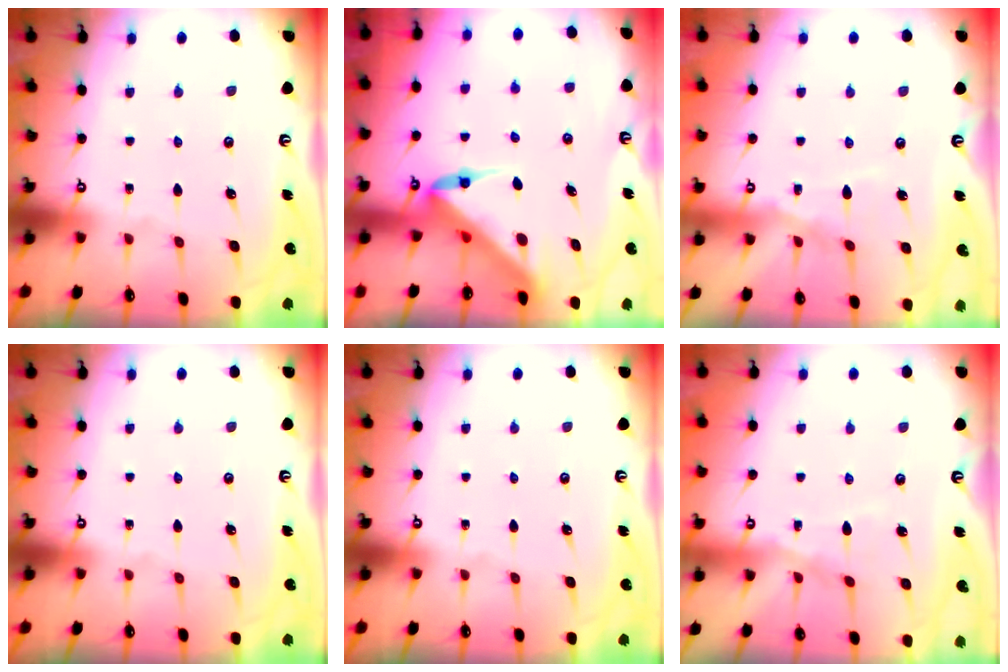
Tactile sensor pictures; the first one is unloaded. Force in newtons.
{"total": 5.9, "press": 5.8, "slide": 0.5}
{"total": 7.1, "press": 7.0, "slide": 0.4}
{"total": 0.0}
{"total": 0.0}
{"total": 6.2, "press": 6.2, "slide": 0.5}